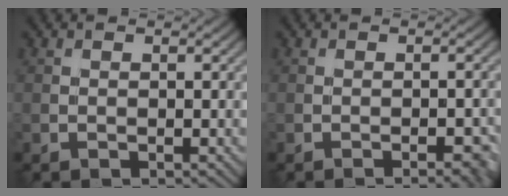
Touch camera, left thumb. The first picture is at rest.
{"total": 2.6, "force": [-1.4, 0.7, 2.1], "torque": [-0.026, 0.001, -0.015]}